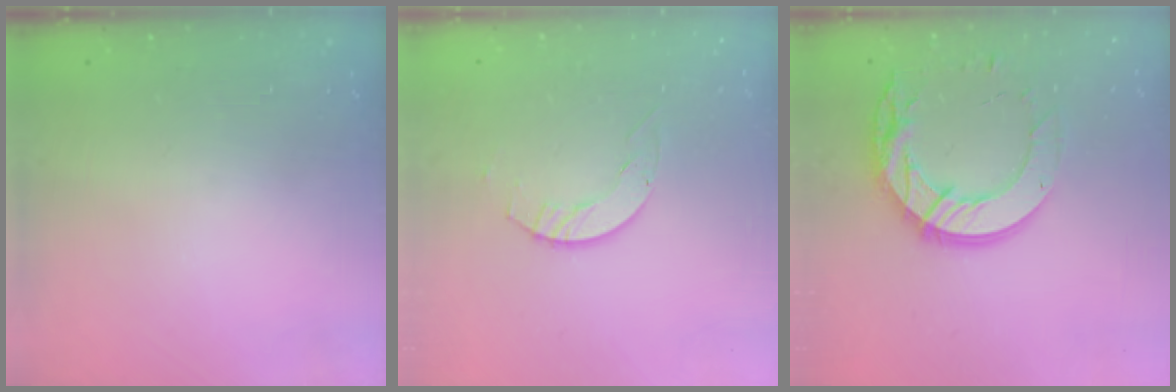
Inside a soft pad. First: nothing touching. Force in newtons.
{"total": 2.1, "press": 2.1, "slide": 0.3}
{"total": 16.4, "press": 16.4, "slide": 1.4}